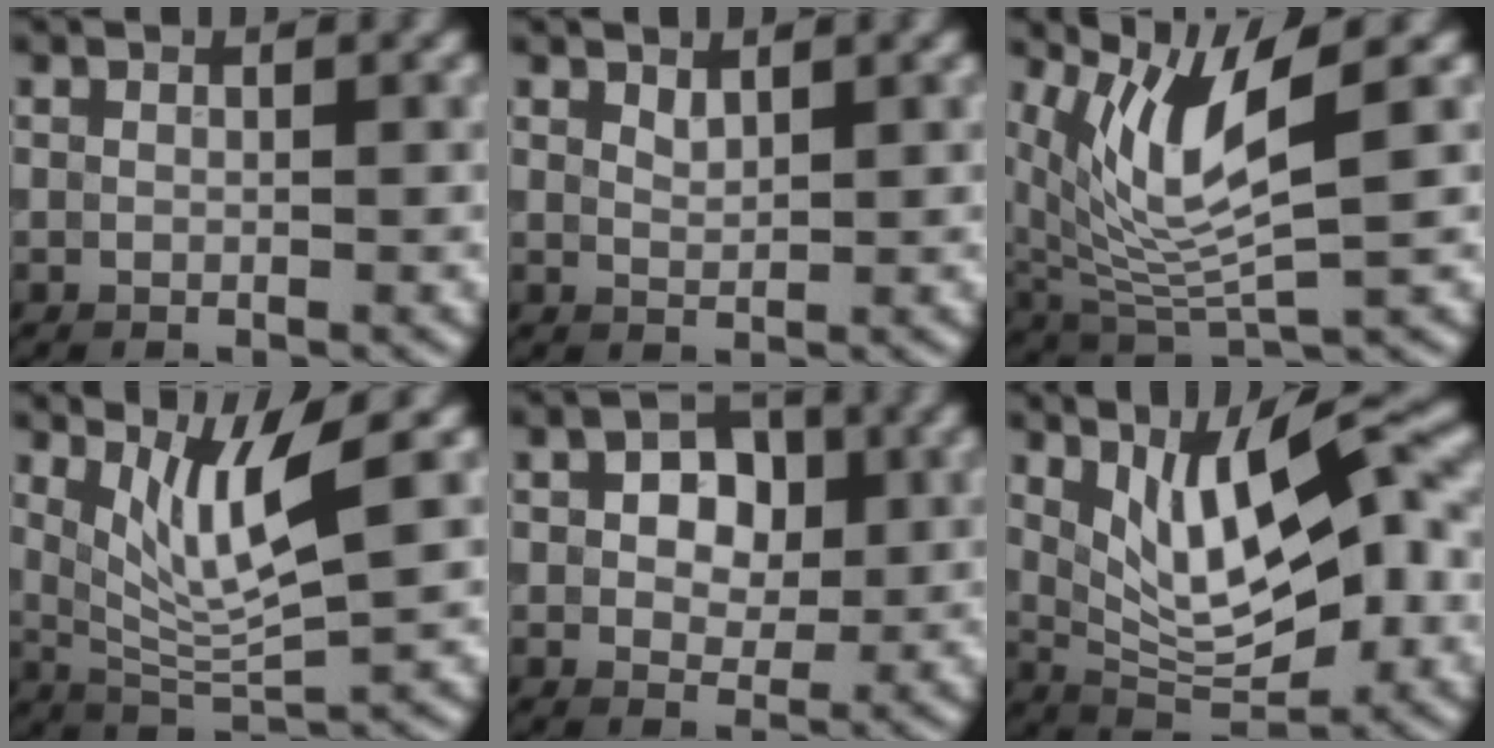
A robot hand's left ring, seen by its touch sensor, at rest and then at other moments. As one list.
[{"total": 1.0, "force": [0.9, 0.2, 0.4], "torque": [-0.009, -0.001, 0.019]}, {"total": 7.4, "force": [3.0, 2.0, 6.5], "torque": [-0.145, -0.010, 0.065]}, {"total": 5.6, "force": [2.3, 0.9, 5.0], "torque": [-0.104, -0.011, 0.051]}, {"total": 5.0, "force": [1.0, 3.4, 3.5], "torque": [-0.055, 0.002, 0.006]}, {"total": 9.7, "force": [1.9, 3.3, 8.9], "torque": [-0.147, -0.002, 0.035]}]